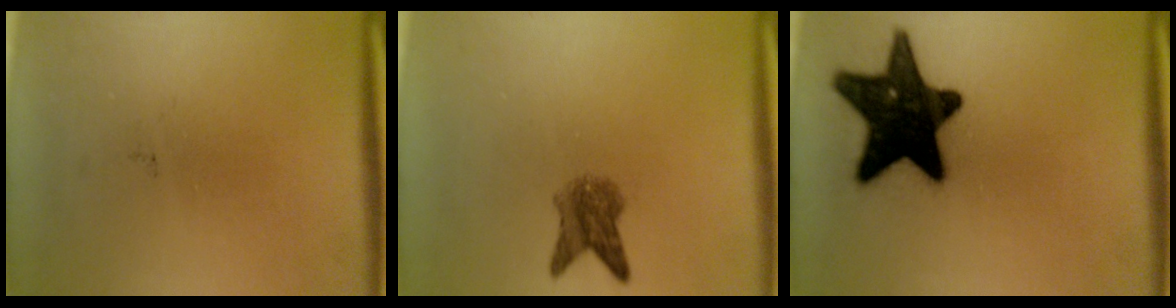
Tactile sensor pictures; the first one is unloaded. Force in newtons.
{"total": 4.0}
{"total": 17.2}